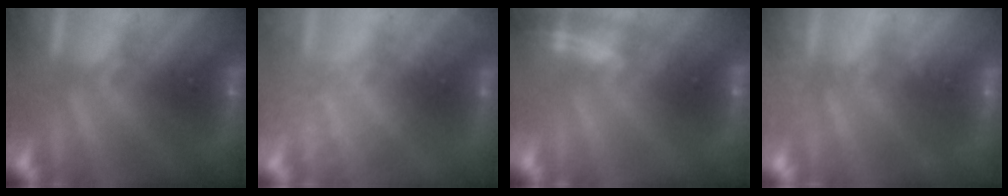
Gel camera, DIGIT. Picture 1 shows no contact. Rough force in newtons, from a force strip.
{"total": 2.2}
{"total": 1.6}
{"total": 2.1}